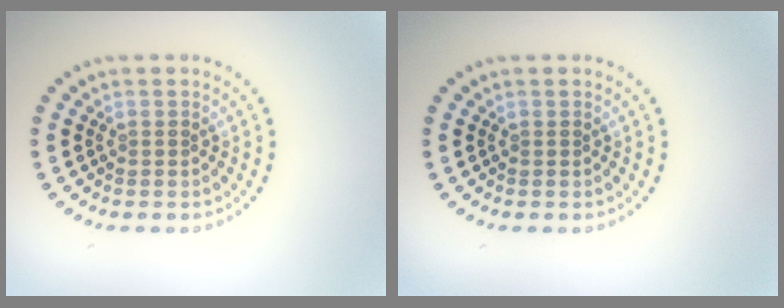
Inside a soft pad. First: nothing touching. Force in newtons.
{"total": 0.0}